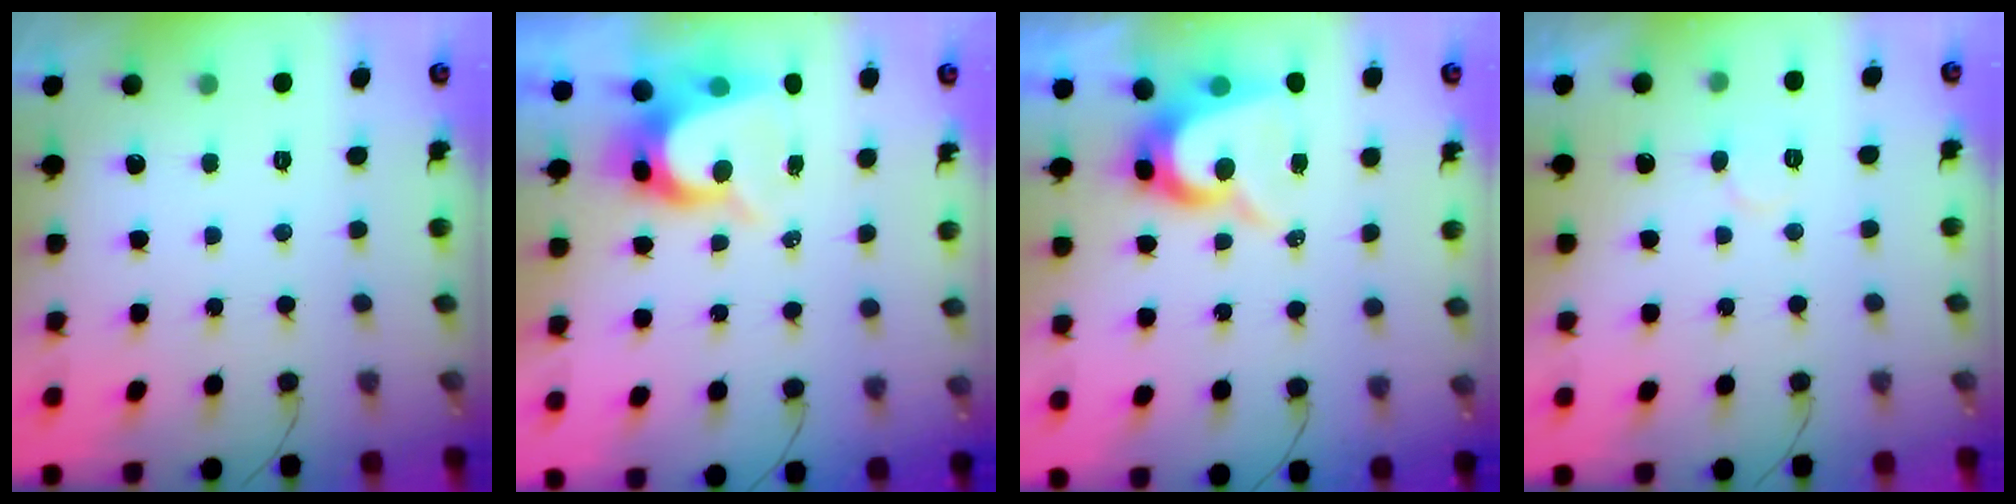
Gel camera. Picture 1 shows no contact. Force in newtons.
{"total": 7.5, "press": 7.5, "slide": 0.5}
{"total": 10.0, "press": 10.0, "slide": 0.9}
{"total": 5.8, "press": 5.8, "slide": 0.7}